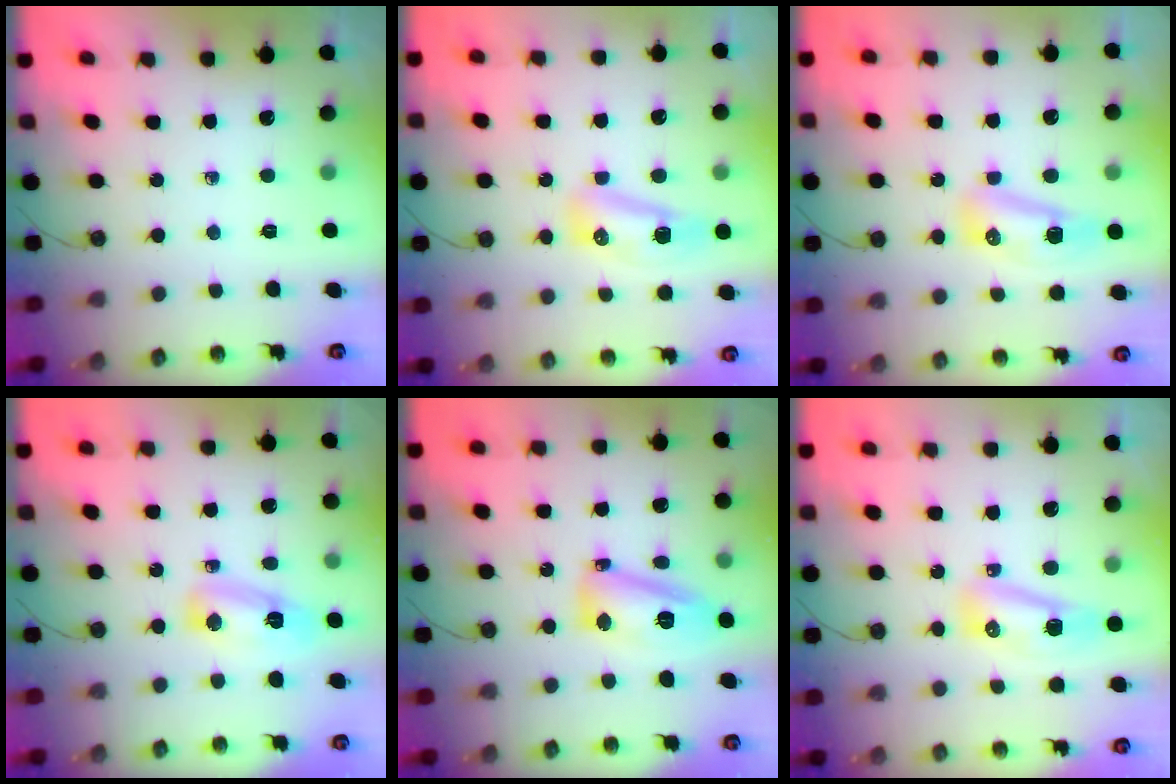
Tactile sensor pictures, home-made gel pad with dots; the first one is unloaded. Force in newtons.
{"total": 9.4, "press": 8.9, "slide": 3.1}
{"total": 9.4, "press": 8.9, "slide": 3.1}
{"total": 14.1, "press": 8.6, "slide": 11.2}
{"total": 14.1, "press": 14.0, "slide": 1.4}
{"total": 8.1, "press": 7.8, "slide": 2.1}